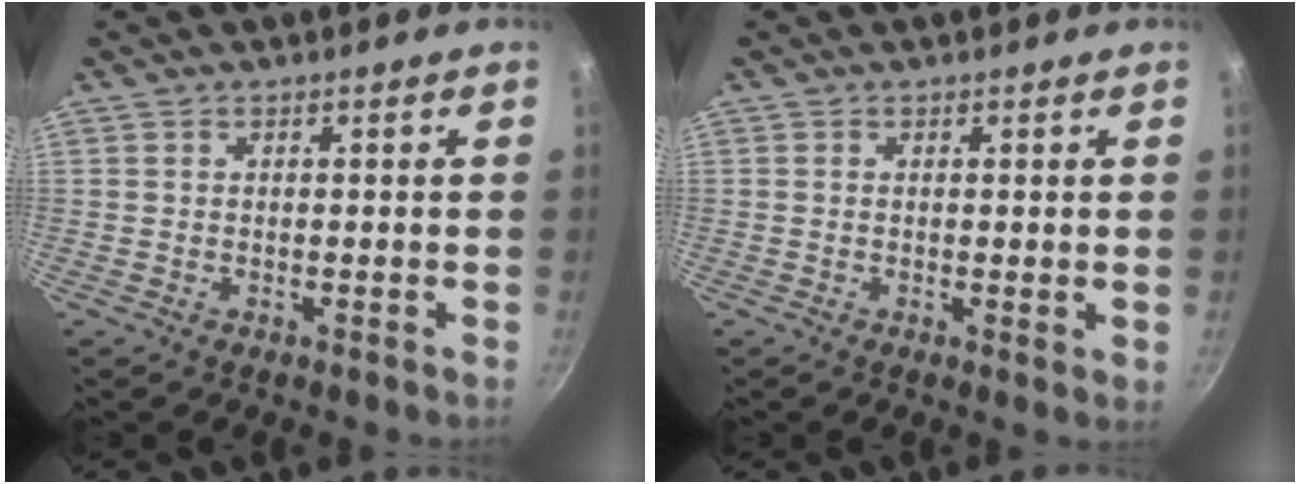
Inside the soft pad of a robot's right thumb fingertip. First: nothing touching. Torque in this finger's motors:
{"motor_torque": [-0.13, -0.05, -0.46, 0.08, -0.04]}